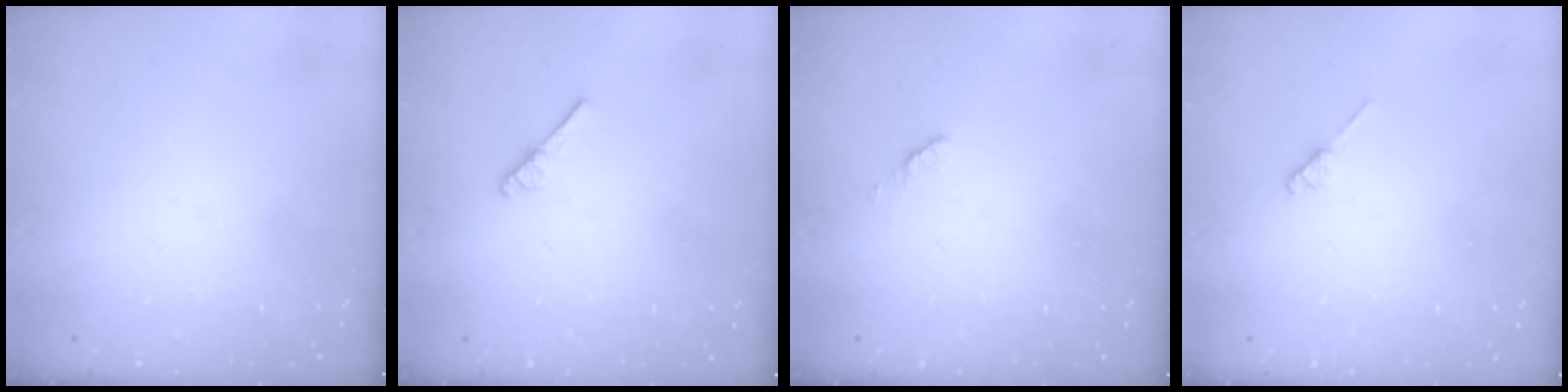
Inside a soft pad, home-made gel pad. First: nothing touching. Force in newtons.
{"total": 3.0, "press": 2.9, "slide": 0.5}
{"total": 2.8, "press": 2.7, "slide": 0.4}
{"total": 2.0, "press": 1.9, "slide": 0.3}